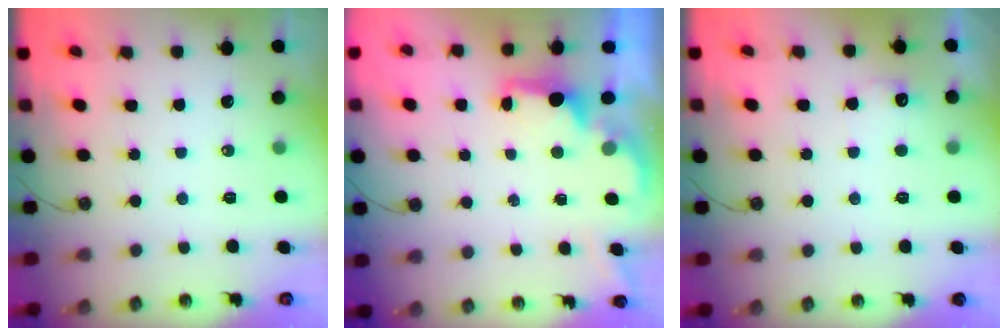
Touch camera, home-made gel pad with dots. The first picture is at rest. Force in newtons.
{"total": 2.0, "press": 1.9, "slide": 0.8}
{"total": 5.8, "press": 5.7, "slide": 1.1}